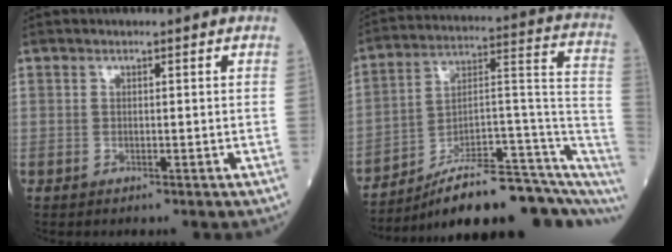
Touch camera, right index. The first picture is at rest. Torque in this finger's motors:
{"motor_torque": [0.12, -2.02, 0.85, 0.16]}